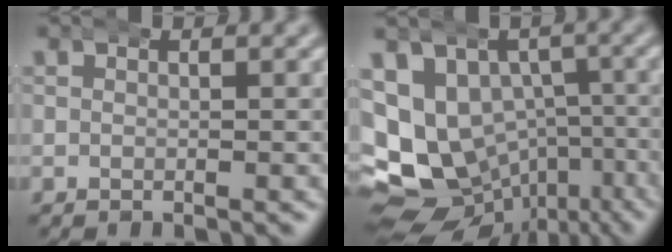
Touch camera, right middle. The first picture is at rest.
{"total": 17.6, "force": [-3.9, 15.4, 7.4], "torque": [-0.173, -0.077, -0.054]}